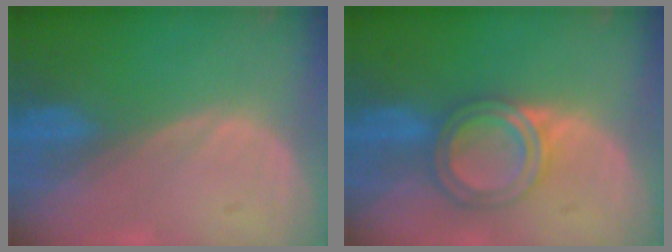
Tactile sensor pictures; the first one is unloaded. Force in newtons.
{"total": 5.8, "press": 5.4, "slide": 2.3}